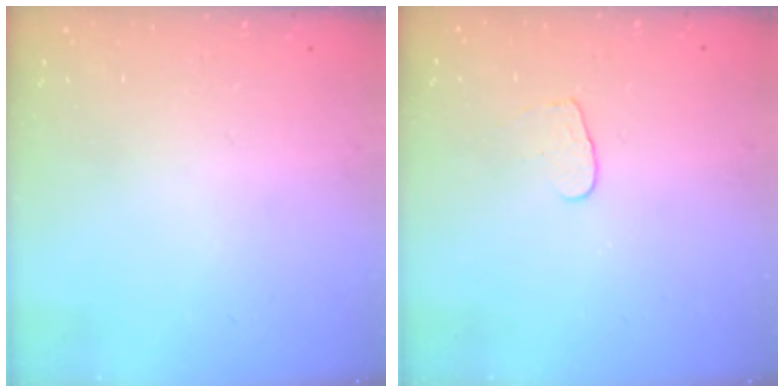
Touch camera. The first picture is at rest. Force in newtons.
{"total": 4.4, "press": 4.4, "slide": 0.3}